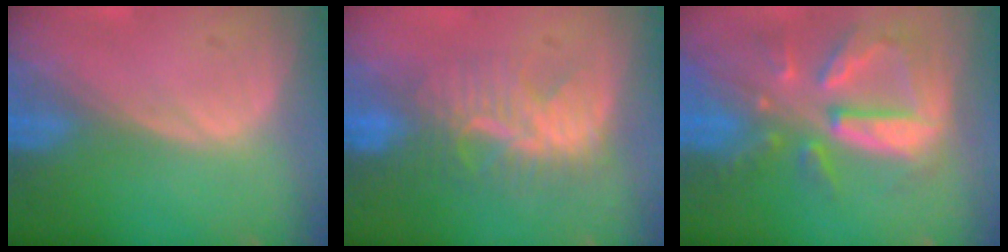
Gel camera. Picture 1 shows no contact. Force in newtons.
{"total": 8.0, "press": 7.8, "slide": 2.0}
{"total": 10.7, "press": 9.4, "slide": 5.1}